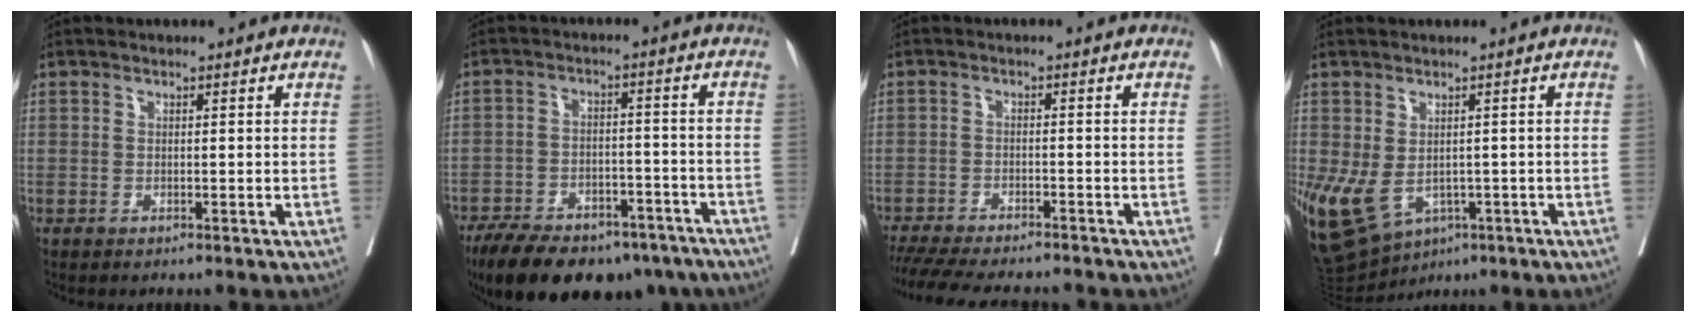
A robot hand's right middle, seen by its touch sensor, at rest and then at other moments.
{"total": 21.0, "force": [-16.0, 8.9, 10.4], "torque": [-0.180, -0.006, -0.224]}
{"total": 13.8, "force": [-12.3, 2.3, 5.8], "torque": [-0.105, -0.020, -0.177]}
{"total": 11.5, "force": [-4.2, 7.5, 7.7], "torque": [-0.161, -0.011, -0.053]}